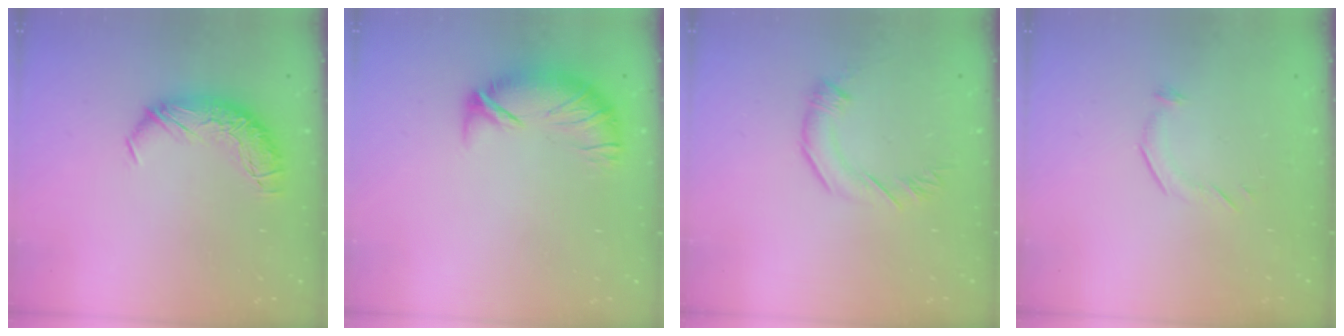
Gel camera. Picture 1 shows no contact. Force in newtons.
{"total": 4.3, "press": 3.7, "slide": 2.1}
{"total": 3.0, "press": 2.9, "slide": 0.5}
{"total": 5.2, "press": 5.2, "slide": 0.8}